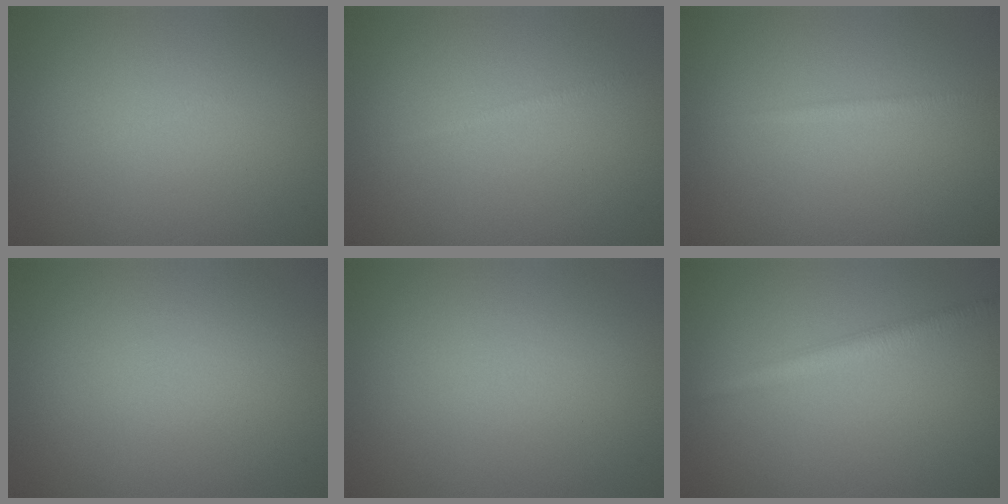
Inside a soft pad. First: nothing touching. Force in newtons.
{"total": 0.6, "press": 0.6, "slide": 0.0}
{"total": 0.7, "press": 0.7, "slide": 0.1}
{"total": 0.0}
{"total": 0.0}
{"total": 2.6, "press": 2.6, "slide": 0.0}